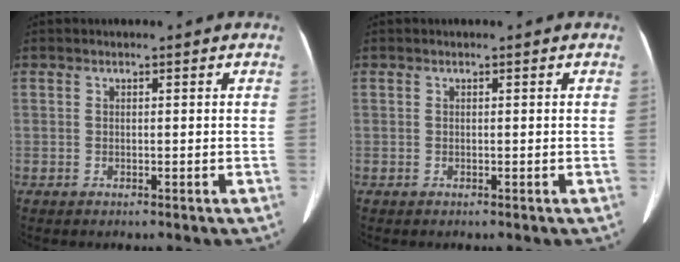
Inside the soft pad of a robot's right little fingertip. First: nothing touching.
{"total": 0.0}